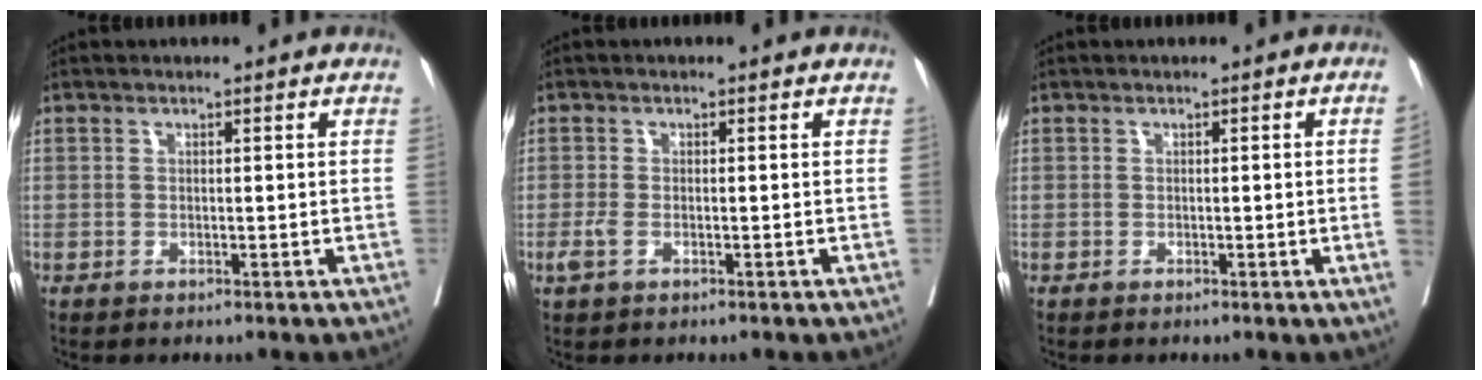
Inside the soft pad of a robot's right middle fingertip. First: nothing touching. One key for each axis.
{"total": 1.6, "fx": -0.6, "fy": 0.8, "fz": 1.2, "tx": -0.035, "ty": -0.003, "tz": -0.012}
{"total": 3.1, "fx": -0.4, "fy": -0.9, "fz": 2.9, "tx": -0.048, "ty": -0.001, "tz": 0.001}